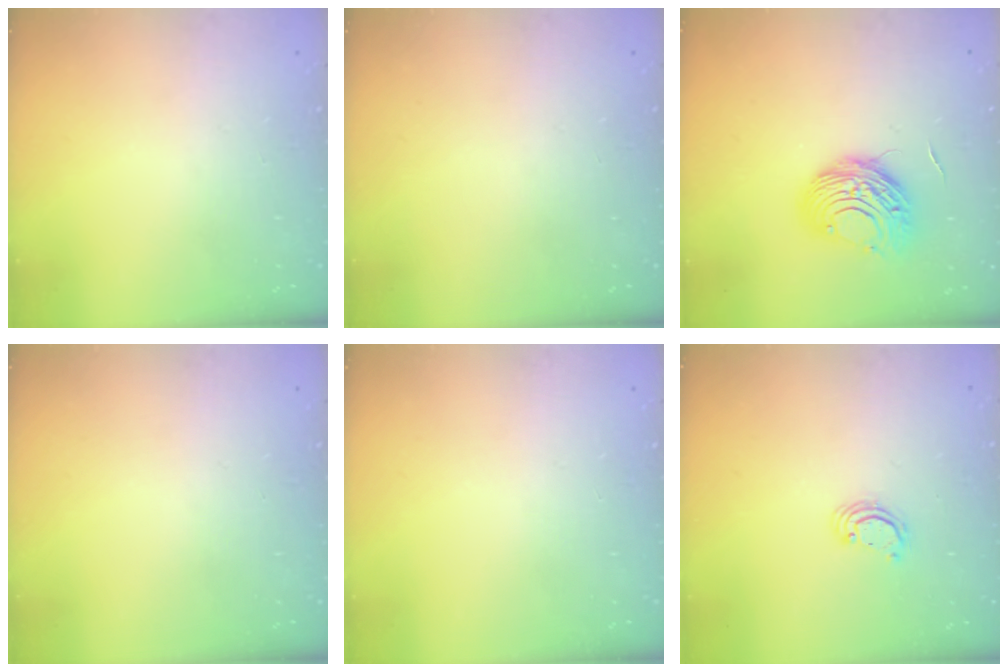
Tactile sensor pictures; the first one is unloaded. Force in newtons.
{"total": 0.0}
{"total": 9.5, "press": 9.5, "slide": 0.7}
{"total": 0.0}
{"total": 0.0}
{"total": 2.2, "press": 2.2, "slide": 0.1}